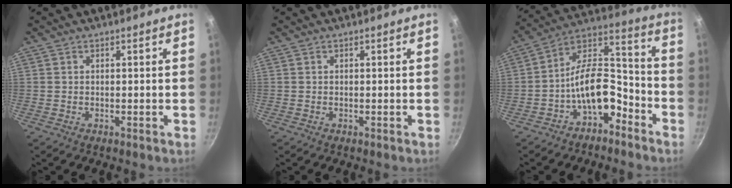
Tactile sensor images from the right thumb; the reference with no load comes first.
{"total": 0.0}
{"total": 13.3, "force": [-6.4, 7.3, 9.0], "torque": [-0.115, 0.088, -0.114]}